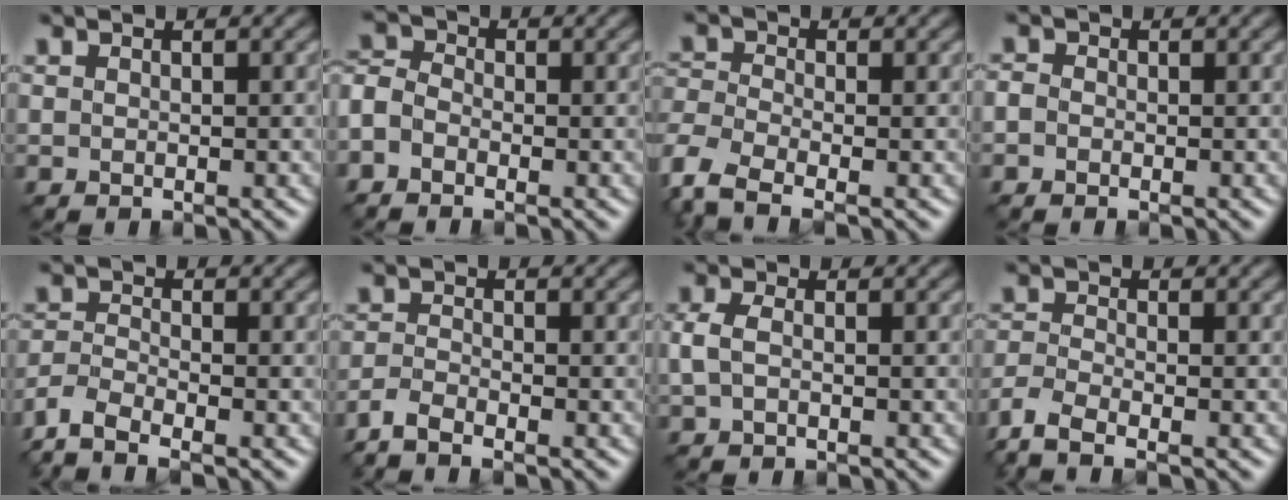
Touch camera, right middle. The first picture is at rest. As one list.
[{"total": 2.9, "force": [-1.4, 2.1, 1.5], "torque": [-0.038, 0.004, -0.040]}, {"total": 5.3, "force": [-3.4, 2.3, 3.3], "torque": [-0.091, -0.012, -0.079]}, {"total": 1.0, "force": [-0.5, 0.8, 0.4], "torque": [-0.007, -0.001, -0.013]}, {"total": 3.1, "force": [-2.7, 0.5, 1.6], "torque": [-0.041, -0.005, -0.068]}, {"total": 1.8, "force": [-1.6, 0.1, 0.8], "torque": [-0.024, -0.001, -0.043]}, {"total": 2.0, "force": [-0.1, 1.2, 1.6], "torque": [-0.046, 0.004, -0.004]}, {"total": 3.3, "force": [-2.6, 0.7, 1.9], "torque": [-0.052, -0.009, -0.068]}]